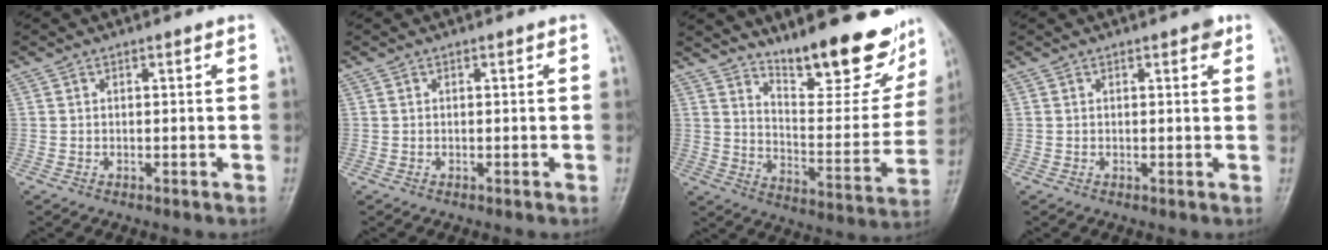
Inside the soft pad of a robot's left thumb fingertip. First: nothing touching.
{"total": 0.0}
{"total": 20.4, "force": [15.1, 5.8, 12.5], "torque": [-0.137, -0.106, 0.224]}
{"total": 2.0, "force": [1.1, 0.8, 1.4], "torque": [-0.013, -0.002, 0.011]}